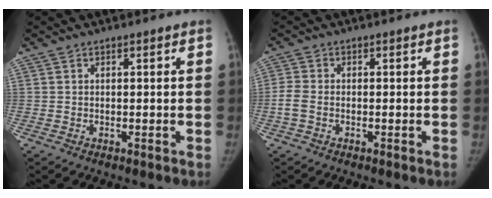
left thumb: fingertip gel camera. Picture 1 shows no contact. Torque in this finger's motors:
{"motor_torque": [0.13, -0.18, 0.68, 0.05, 0.14]}